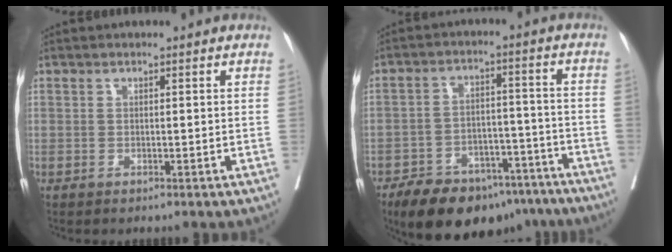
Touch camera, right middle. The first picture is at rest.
{"total": 17.3, "force": [-13.5, 7.5, 7.8], "torque": [-0.114, 0.012, -0.197]}